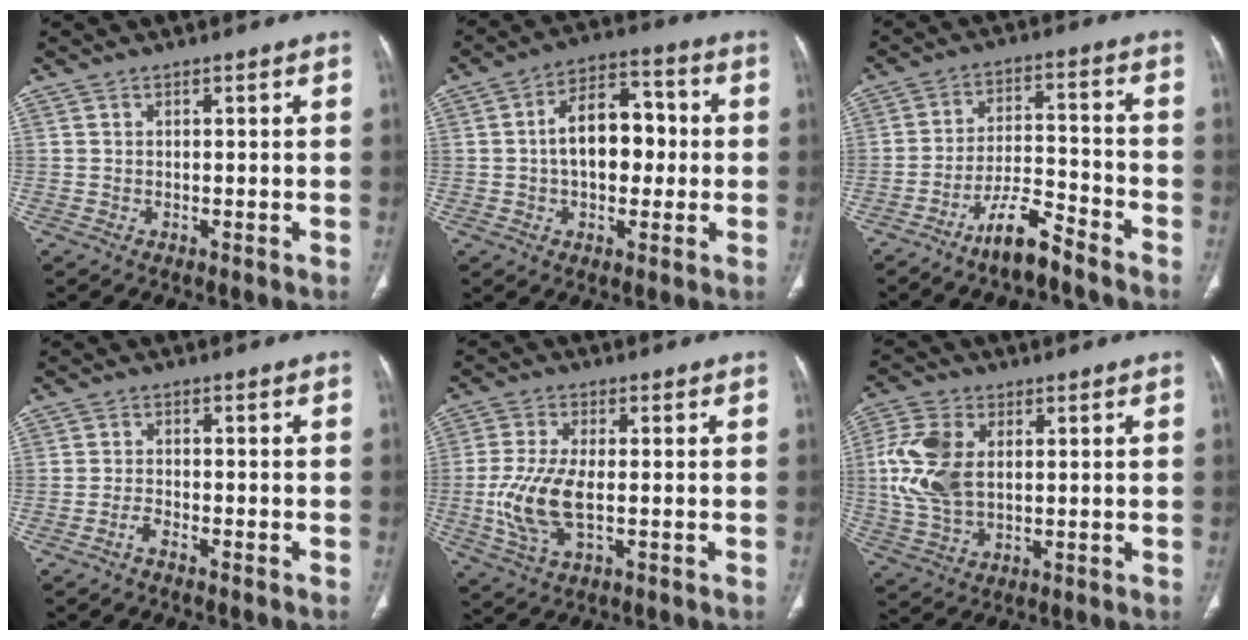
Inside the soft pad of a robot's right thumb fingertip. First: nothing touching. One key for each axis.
{"total": 12.2, "fx": 0.1, "fy": 7.6, "fz": 9.5, "tx": -0.123, "ty": 0.032, "tz": -0.004}
{"total": 8.5, "fx": -6.8, "fy": 1.9, "fz": 4.8, "tx": -0.090, "ty": 0.054, "tz": -0.123}
{"total": 1.8, "fx": -1.5, "fy": 0.5, "fz": 0.8, "tx": -0.025, "ty": 0.012, "tz": -0.029}
{"total": 9.8, "fx": -1.2, "fy": 4.4, "fz": 8.7, "tx": -0.201, "ty": -0.003, "tz": -0.022}
{"total": 11.6, "fx": 1.6, "fy": 7.3, "fz": 9.0, "tx": -0.196, "ty": 0.002, "tz": 0.032}